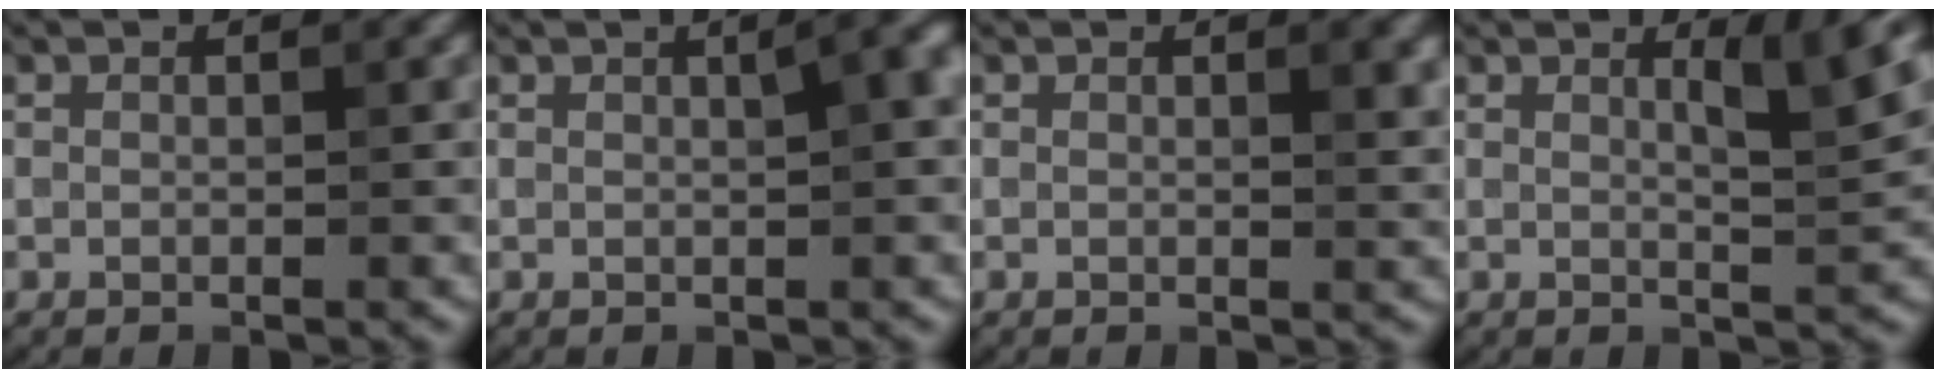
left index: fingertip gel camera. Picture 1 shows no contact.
{"total": 3.4, "force": [1.0, 0.9, 3.2], "torque": [-0.035, 0.012, 0.010]}
{"total": 1.8, "force": [0.6, 0.5, 1.6], "torque": [-0.018, -0.001, 0.007]}
{"total": 4.2, "force": [1.7, 0.8, 3.8], "torque": [-0.053, -0.002, 0.025]}